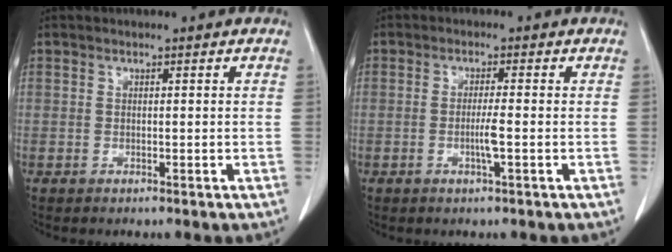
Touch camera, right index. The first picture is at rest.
{"total": 2.7, "force": [-0.7, -0.2, 2.6], "torque": [-0.052, -0.004, -0.014]}